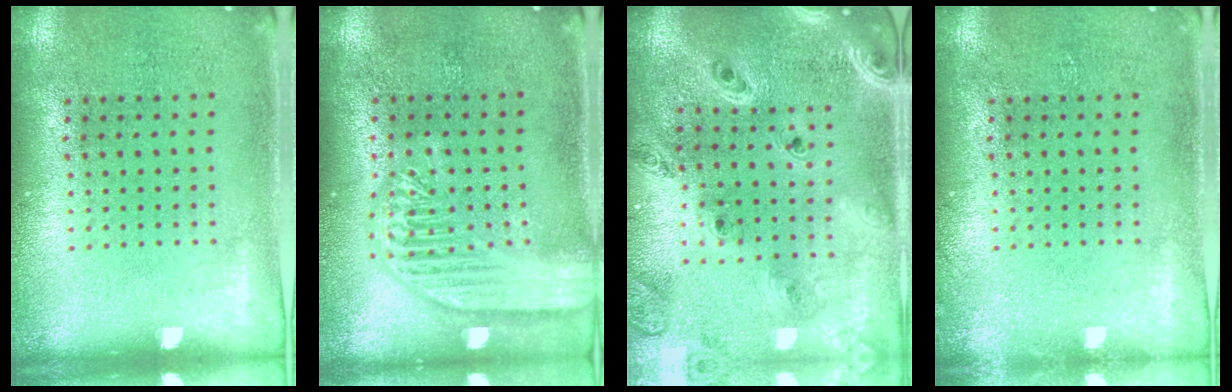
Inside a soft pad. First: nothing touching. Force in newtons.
{"total": 3.6, "press": 3.6, "slide": 0.4}
{"total": 2.0, "press": 1.9, "slide": 0.6}
{"total": 0.6, "press": 0.6, "slide": 0.1}